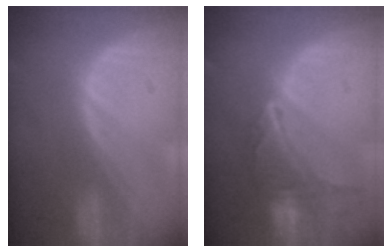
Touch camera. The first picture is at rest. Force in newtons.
{"total": 9.2, "press": 8.1, "slide": 4.4}